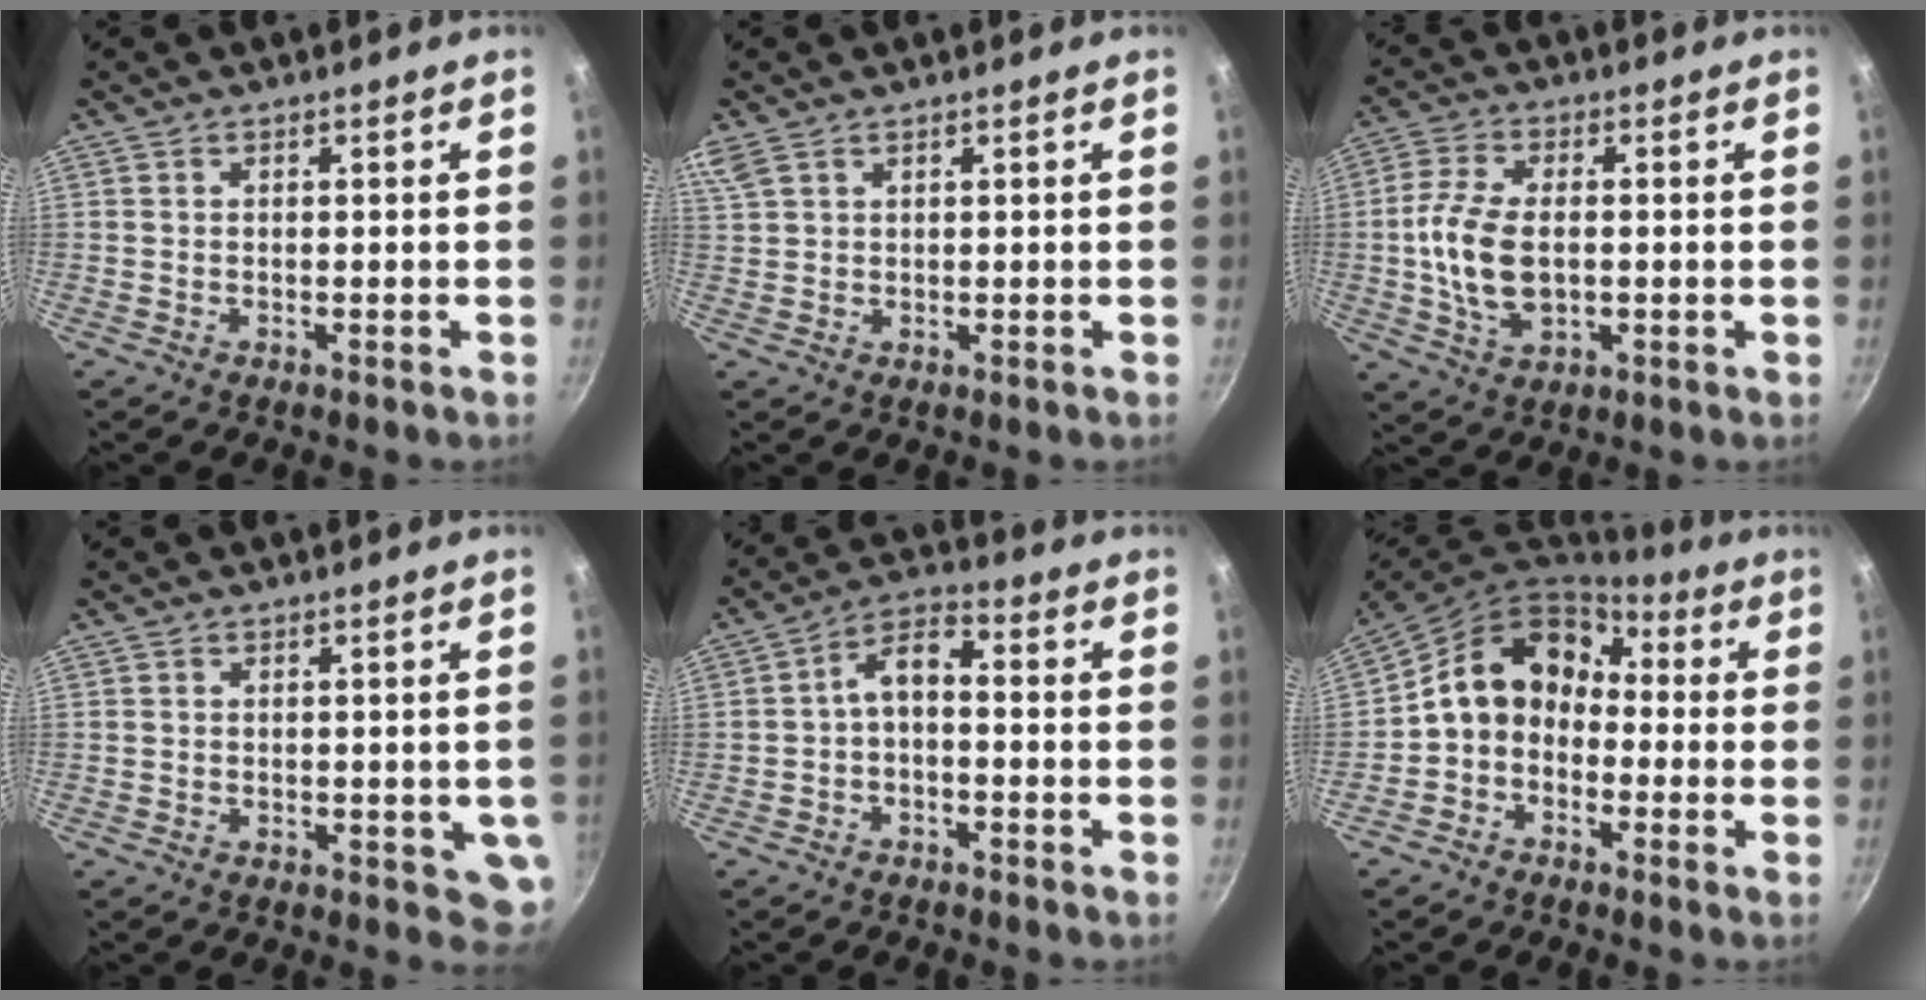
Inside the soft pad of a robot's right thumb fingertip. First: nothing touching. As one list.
[{"total": 4.3, "force": [2.9, 2.5, 2.1], "torque": [-0.045, 0.008, 0.063]}, {"total": 10.7, "force": [-0.3, 6.2, 8.6], "torque": [-0.169, 0.009, -0.008]}, {"total": 4.3, "force": [-0.2, 2.8, 3.3], "torque": [-0.031, -0.010, -0.001]}, {"total": 5.6, "force": [-1.5, 3.0, 4.5], "torque": [-0.080, 0.040, -0.031]}, {"total": 12.4, "force": [-0.9, 10.0, 7.3], "torque": [-0.101, 0.057, -0.038]}]